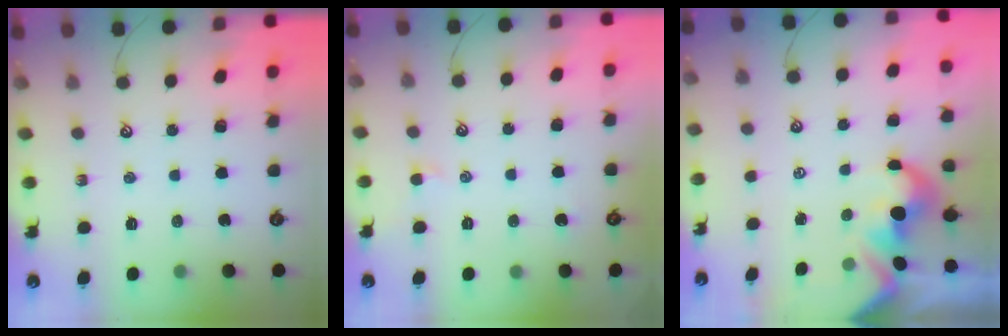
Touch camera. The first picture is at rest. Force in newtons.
{"total": 2.0, "press": 2.0, "slide": 0.4}
{"total": 2.4, "press": 2.1, "slide": 1.1}